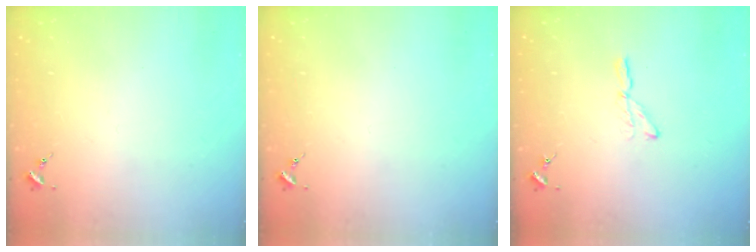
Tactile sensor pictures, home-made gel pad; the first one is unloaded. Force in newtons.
{"total": 0.0}
{"total": 4.5, "press": 4.5, "slide": 0.3}